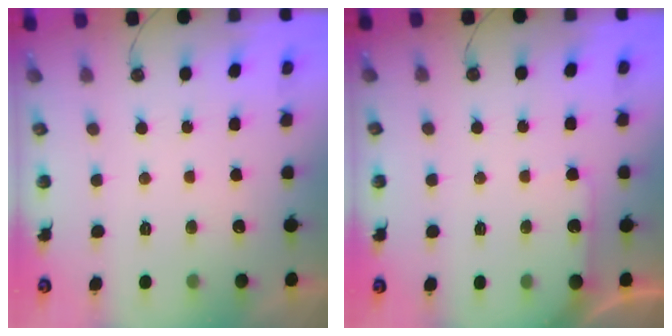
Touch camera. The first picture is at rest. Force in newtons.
{"total": 3.9, "press": 3.8, "slide": 0.5}